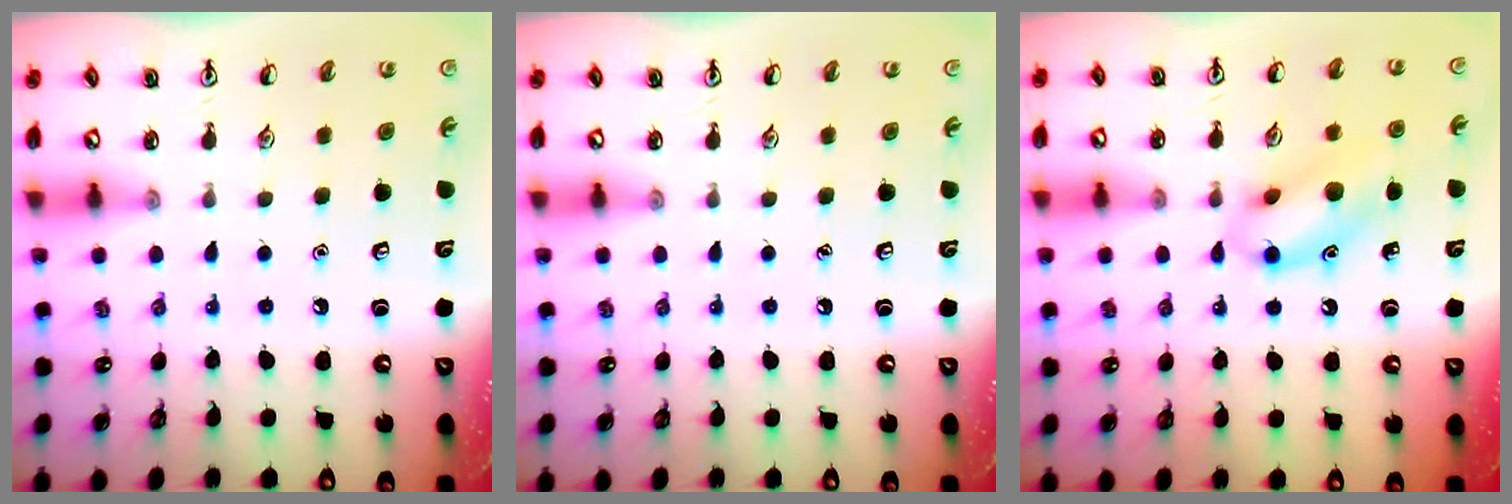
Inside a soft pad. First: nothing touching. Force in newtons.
{"total": 0.0}
{"total": 12.2, "press": 11.9, "slide": 2.4}